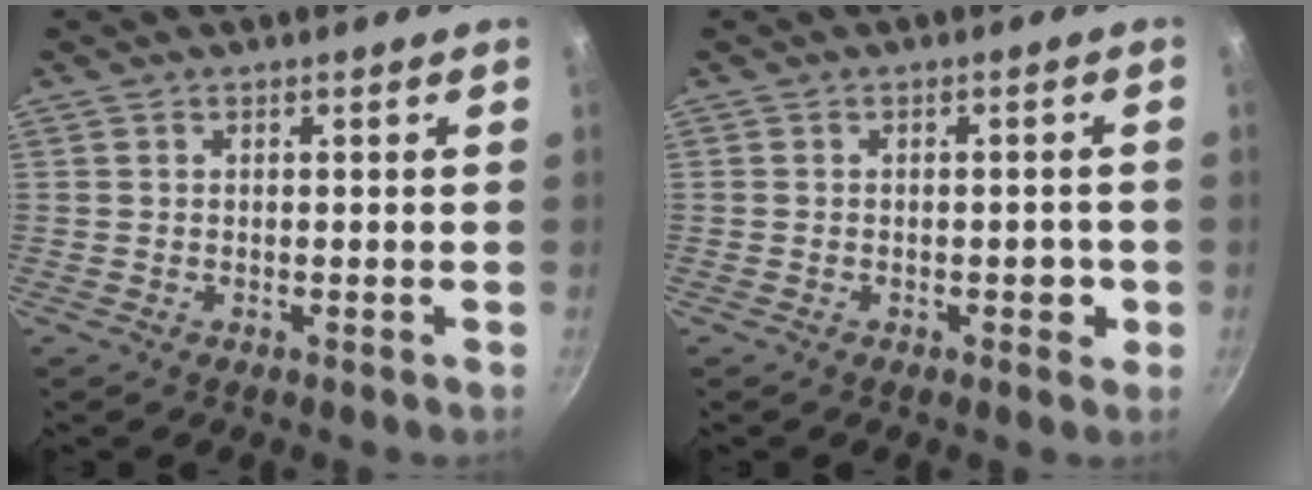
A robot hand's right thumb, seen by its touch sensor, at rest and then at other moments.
{"total": 2.8, "force": [-0.8, 1.7, 2.0], "torque": [-0.009, 0.010, -0.011]}